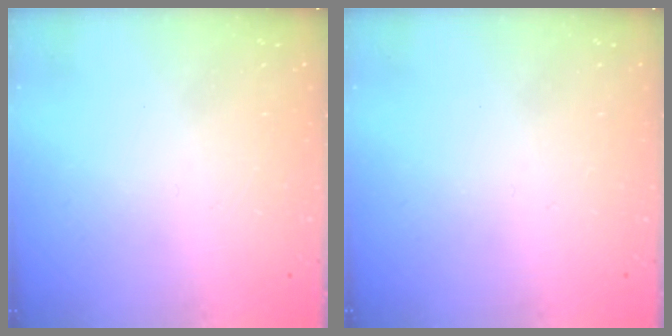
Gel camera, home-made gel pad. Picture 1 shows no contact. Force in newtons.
{"total": 0.0}